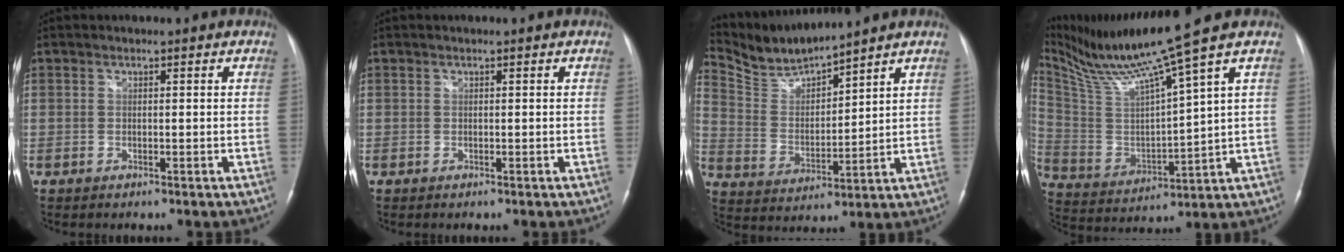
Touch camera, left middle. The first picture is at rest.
{"total": 0.0}
{"total": 10.7, "force": [10.2, -0.8, 3.2], "torque": [-0.081, -0.004, 0.212]}
{"total": 14.1, "force": [11.2, -3.1, 8.0], "torque": [-0.161, -0.020, 0.218]}